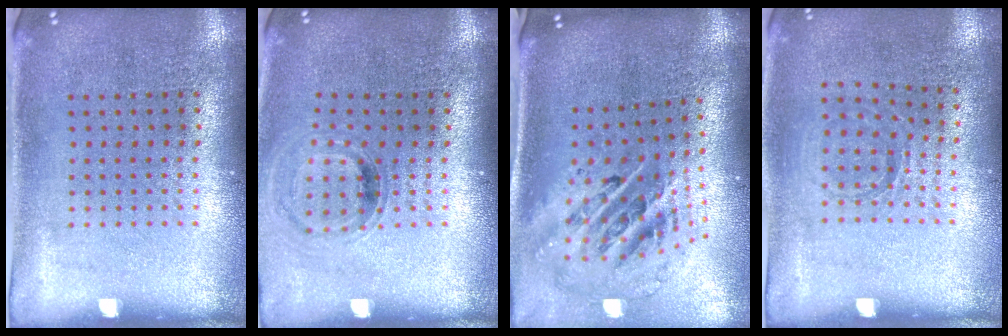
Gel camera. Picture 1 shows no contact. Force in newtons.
{"total": 0.8, "press": 0.8, "slide": 0.1}
{"total": 2.7, "press": 1.8, "slide": 1.9}
{"total": 0.8, "press": 0.8, "slide": 0.2}